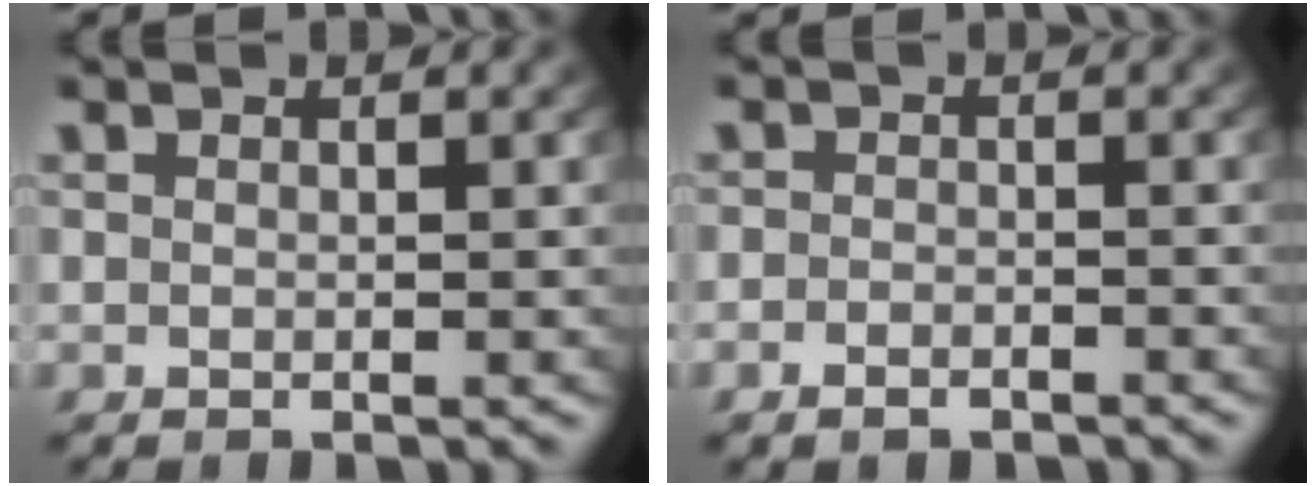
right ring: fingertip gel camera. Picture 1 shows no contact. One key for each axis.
{"total": 1.6, "fx": -1.4, "fy": 0.7, "fz": 0.3, "tx": -0.009, "ty": -0.010, "tz": -0.020}